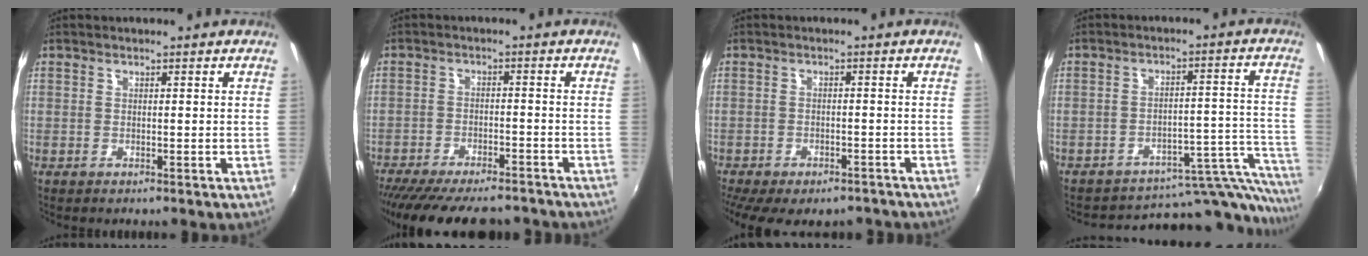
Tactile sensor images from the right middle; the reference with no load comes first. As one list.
[{"total": 18.5, "force": [-15.6, 5.2, 8.5], "torque": [-0.174, -0.031, -0.224]}, {"total": 12.6, "force": [-9.9, 4.8, 6.2], "torque": [-0.134, -0.039, -0.138]}, {"total": 17.0, "force": [-14.9, 5.3, 6.0], "torque": [-0.064, 0.024, -0.183]}]